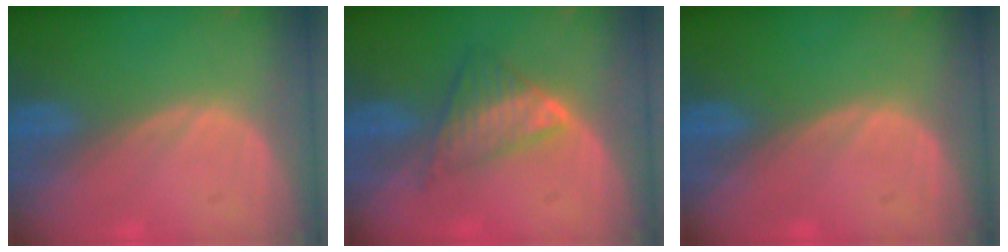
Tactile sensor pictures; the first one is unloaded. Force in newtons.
{"total": 5.8, "press": 5.4, "slide": 2.3}
{"total": 0.0}